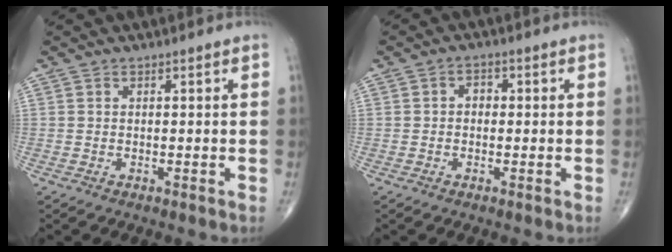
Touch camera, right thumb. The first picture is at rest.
{"total": 2.1, "force": [0.0, 1.6, 1.4], "torque": [-0.010, 0.011, -0.004]}